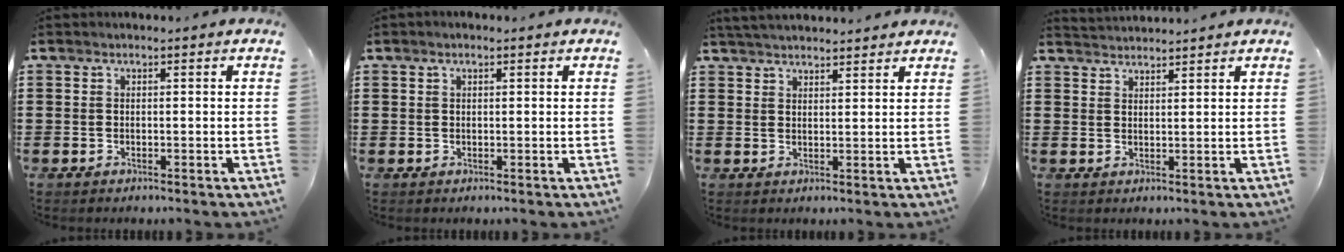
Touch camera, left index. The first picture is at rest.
{"total": 0.7, "force": [0.3, 0.3, 0.5], "torque": [-0.011, 0.003, 0.005]}
{"total": 3.1, "force": [3.1, 0.1, 0.4], "torque": [-0.017, -0.003, 0.059]}
{"total": 2.1, "force": [2.1, -0.1, -0.2], "torque": [-0.001, -0.001, 0.040]}